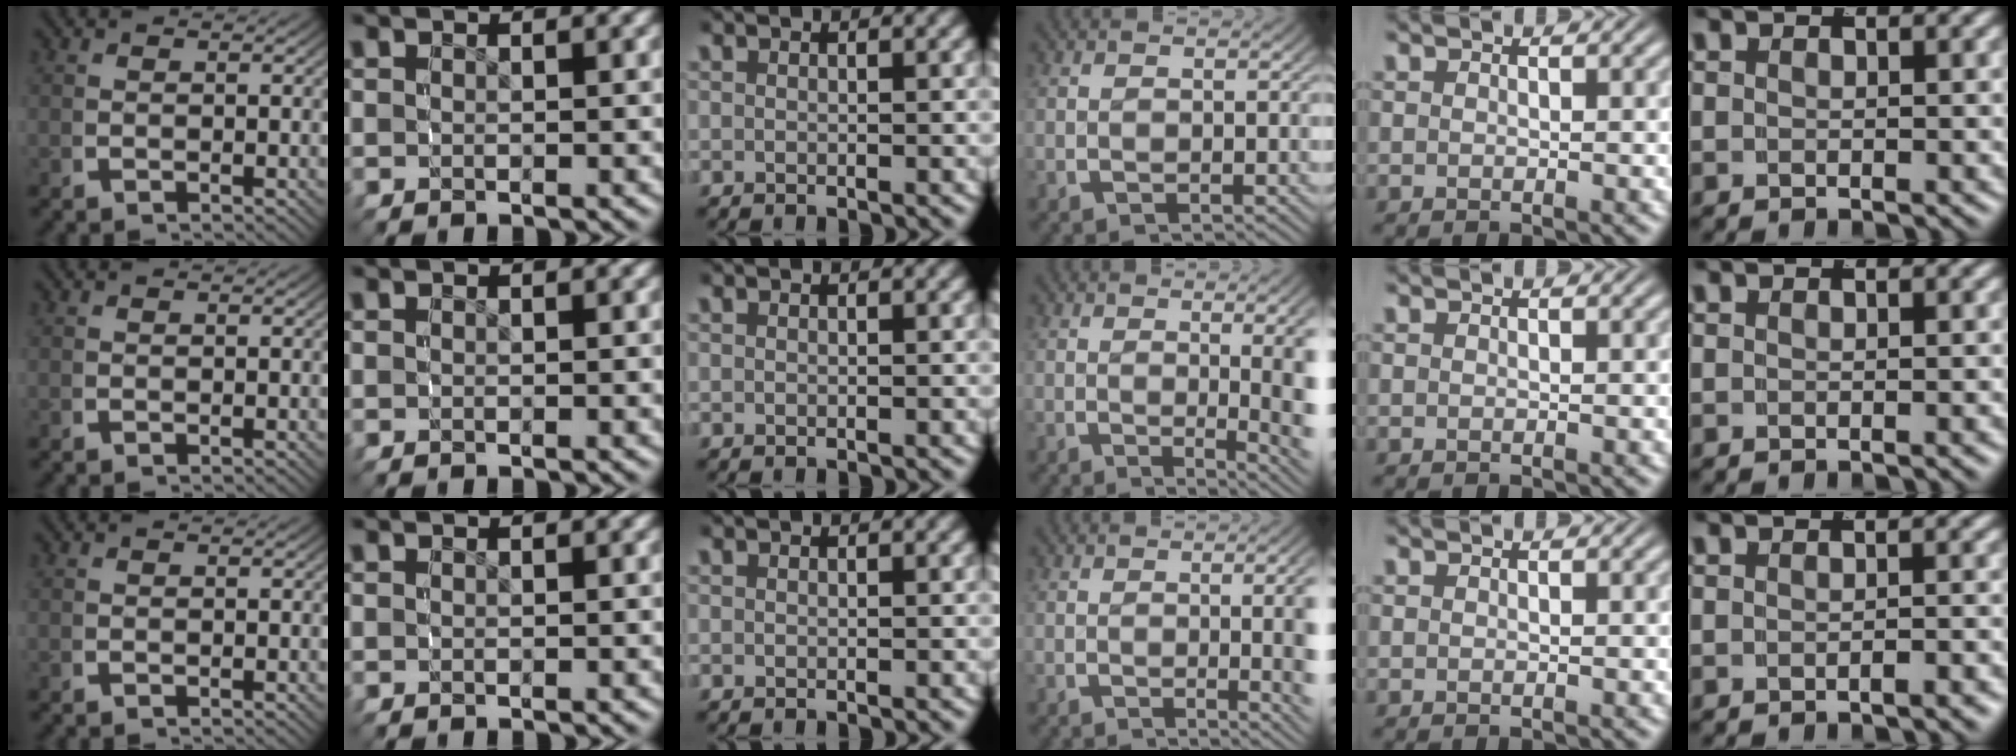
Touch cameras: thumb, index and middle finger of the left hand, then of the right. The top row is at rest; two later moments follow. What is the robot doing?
{"motion": "grasp_and_lifting", "object": "dispenser bottle"}